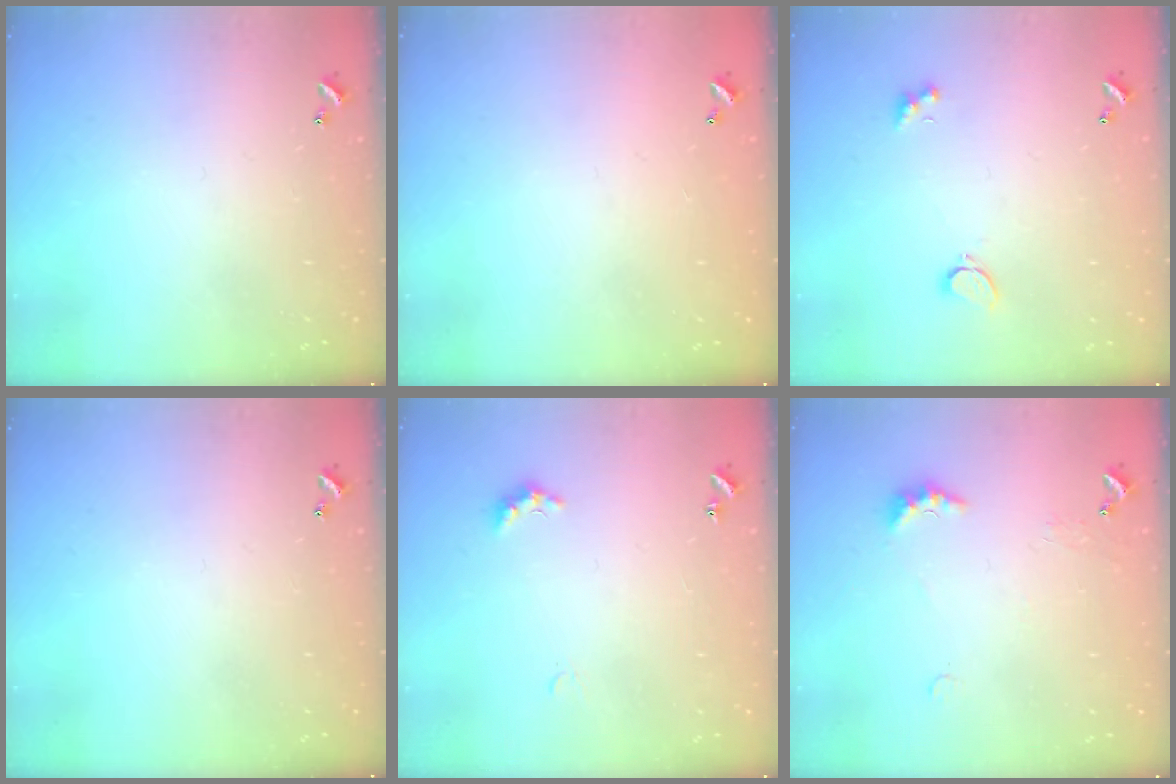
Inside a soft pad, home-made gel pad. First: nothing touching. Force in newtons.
{"total": 3.0, "press": 3.0, "slide": 0.1}
{"total": 1.9, "press": 1.9, "slide": 0.6}
{"total": 0.0}
{"total": 2.4, "press": 2.3, "slide": 0.6}
{"total": 3.2, "press": 3.1, "slide": 0.8}